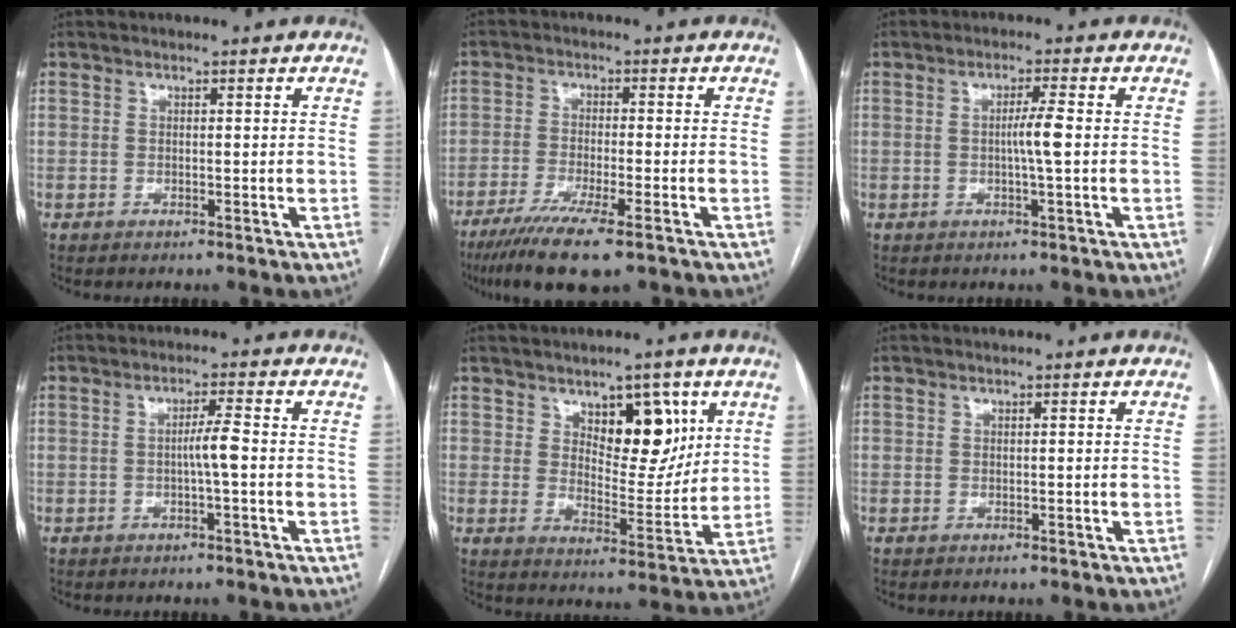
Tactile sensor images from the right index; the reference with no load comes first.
{"total": 10.6, "force": [-7.4, 0.8, 7.6], "torque": [-0.126, -0.026, -0.118]}
{"total": 3.3, "force": [-0.2, -0.4, 3.3], "torque": [-0.058, -0.001, -0.004]}
{"total": 3.1, "force": [-0.5, -0.2, 3.1], "torque": [-0.051, 0.001, -0.010]}
{"total": 9.7, "force": [4.6, 4.5, 7.3], "torque": [-0.101, 0.001, 0.078]}
{"total": 0.0}